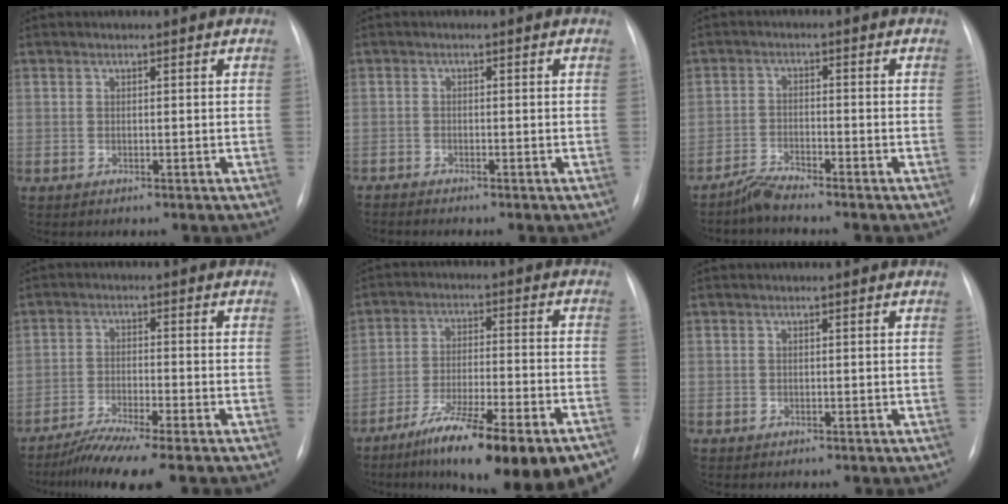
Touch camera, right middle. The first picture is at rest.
{"total": 1.8, "force": [-1.7, 0.1, 0.5], "torque": [-0.006, -0.002, -0.027]}
{"total": 3.2, "force": [-3.1, -0.3, 0.7], "torque": [-0.022, -0.016, -0.065]}
{"total": 7.7, "force": [-6.2, -0.5, 4.6], "torque": [-0.078, -0.026, -0.107]}
{"total": 20.7, "force": [-14.7, 2.5, 14.3], "torque": [-0.168, -0.009, -0.228]}
{"total": 0.0}